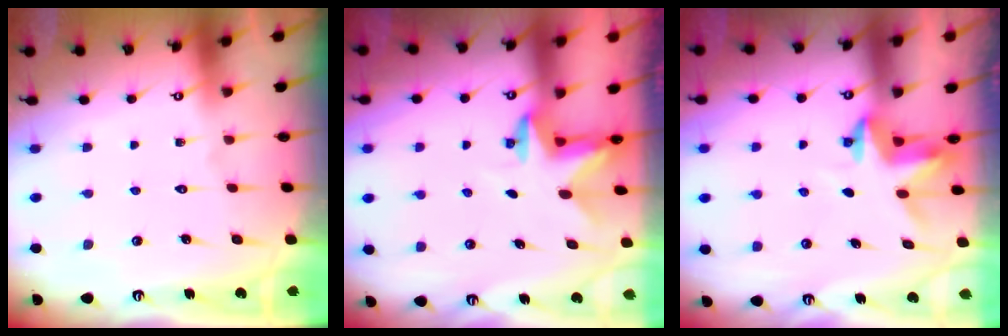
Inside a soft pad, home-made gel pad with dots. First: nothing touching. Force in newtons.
{"total": 2.4, "press": 2.3, "slide": 0.4}
{"total": 3.2, "press": 3.2, "slide": 0.1}